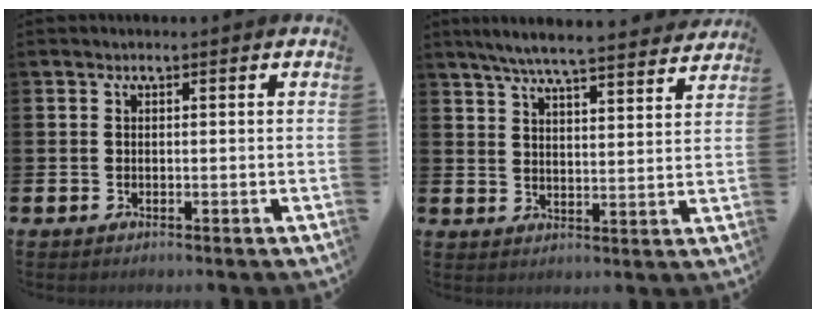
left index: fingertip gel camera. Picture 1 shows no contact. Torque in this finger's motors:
{"motor_torque": [0.91, -1.23, 0.73, 0.21]}